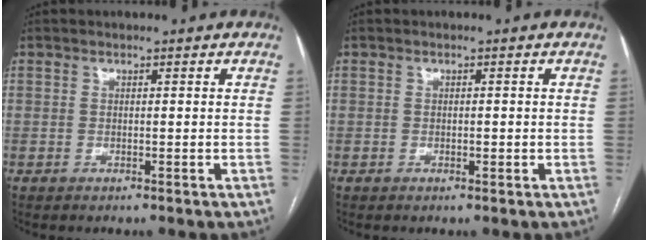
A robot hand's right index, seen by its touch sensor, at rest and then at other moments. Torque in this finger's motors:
{"motor_torque": [-0.11, 0.18, -0.03, 0.00]}